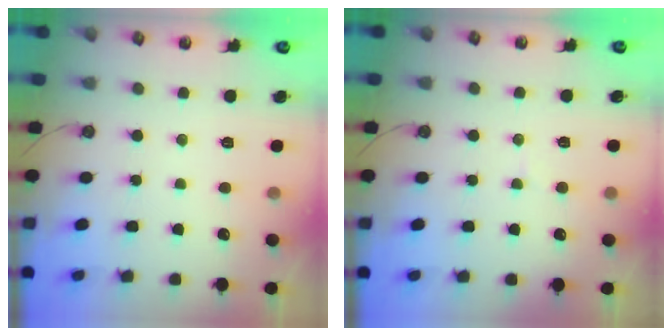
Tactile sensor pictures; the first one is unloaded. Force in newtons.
{"total": 4.2, "press": 4.1, "slide": 0.6}